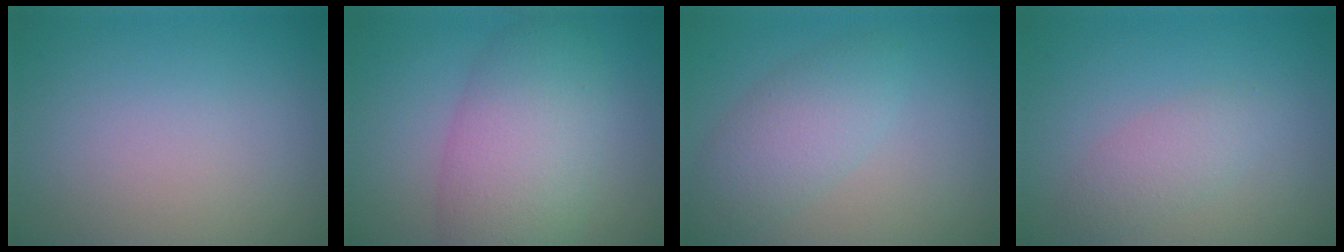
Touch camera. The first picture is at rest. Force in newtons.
{"total": 7.3, "press": 7.3, "slide": 0.3}
{"total": 3.7, "press": 3.7, "slide": 0.1}
{"total": 2.0, "press": 2.0, "slide": 0.1}